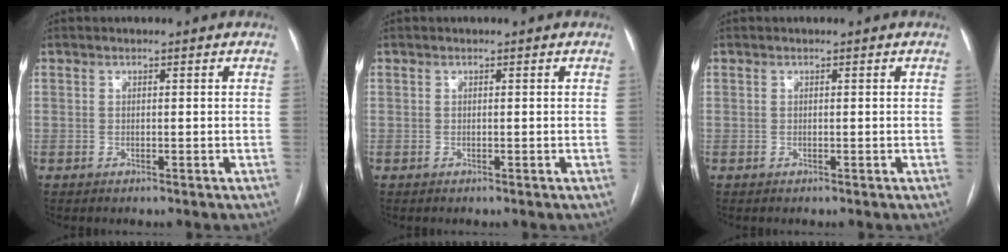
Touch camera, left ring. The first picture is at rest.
{"total": 0.0}
{"total": 0.0}